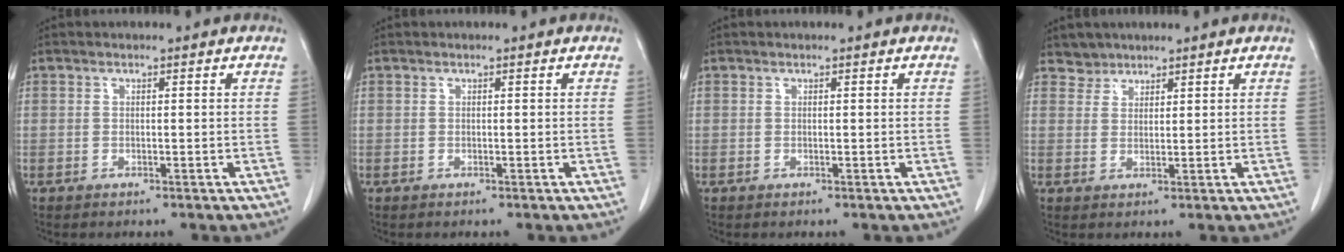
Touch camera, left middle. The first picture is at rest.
{"total": 0.0}
{"total": 0.0}
{"total": 2.3, "force": [1.9, 1.1, -0.5], "torque": [0.013, 0.003, 0.031]}